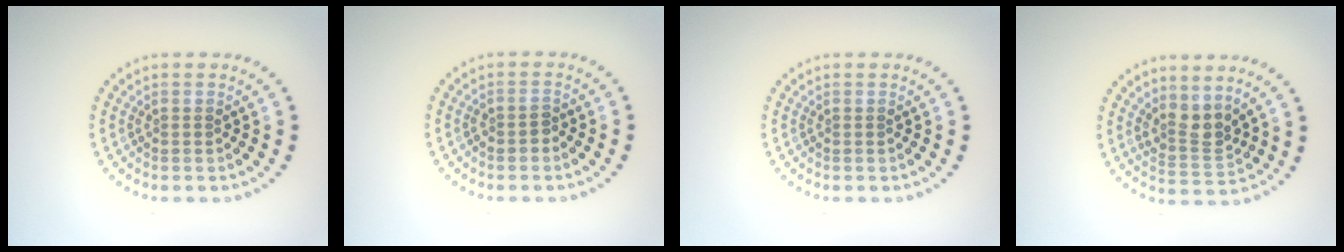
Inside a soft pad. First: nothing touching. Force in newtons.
{"total": 1.2, "press": 1.1, "slide": 0.4}
{"total": 0.0}
{"total": 2.7, "press": 2.1, "slide": 1.7}